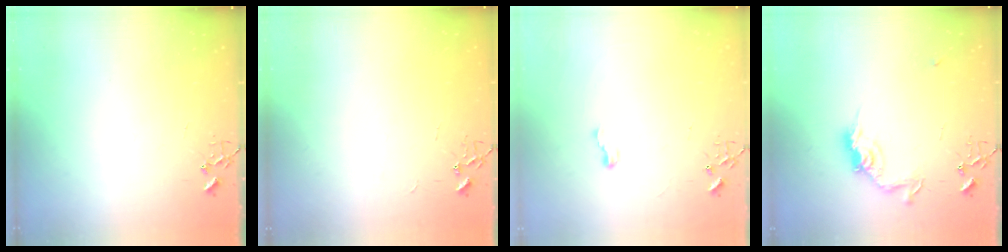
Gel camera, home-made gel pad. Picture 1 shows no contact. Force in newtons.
{"total": 2.4, "press": 2.4, "slide": 0.3}
{"total": 5.7, "press": 5.6, "slide": 0.7}
{"total": 10.9, "press": 10.9, "slide": 0.5}